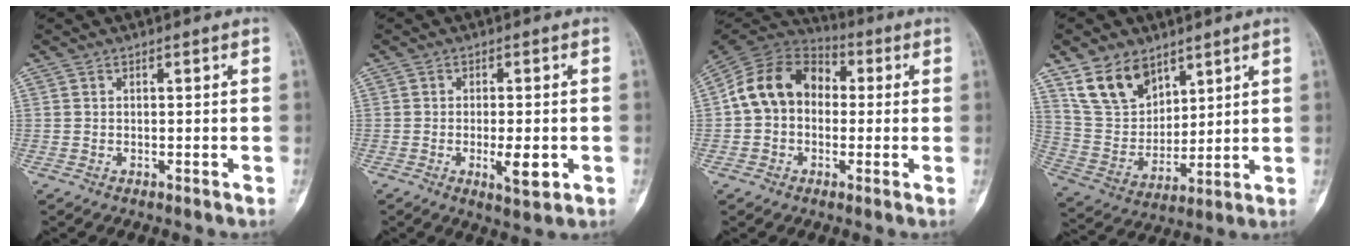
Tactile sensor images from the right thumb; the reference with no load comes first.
{"total": 5.7, "force": [-1.4, 2.0, 5.2], "torque": [-0.076, -0.007, -0.018]}
{"total": 14.0, "force": [0.7, 11.0, 8.5], "torque": [-0.131, 0.039, -0.003]}
{"total": 12.6, "force": [8.1, 8.0, 5.4], "torque": [-0.077, -0.040, 0.169]}